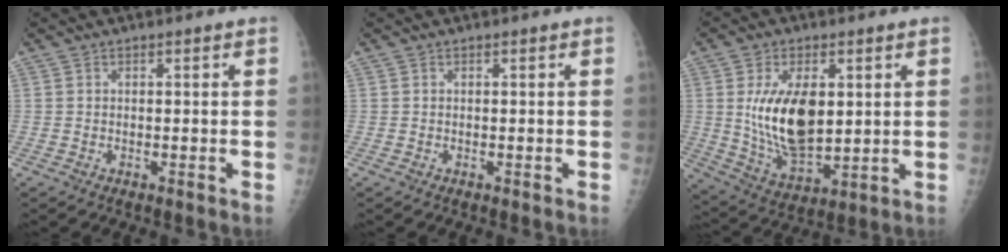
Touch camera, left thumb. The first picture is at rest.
{"total": 0.0}
{"total": 14.6, "force": [2.4, 7.9, 12.0], "torque": [-0.196, -0.021, 0.058]}